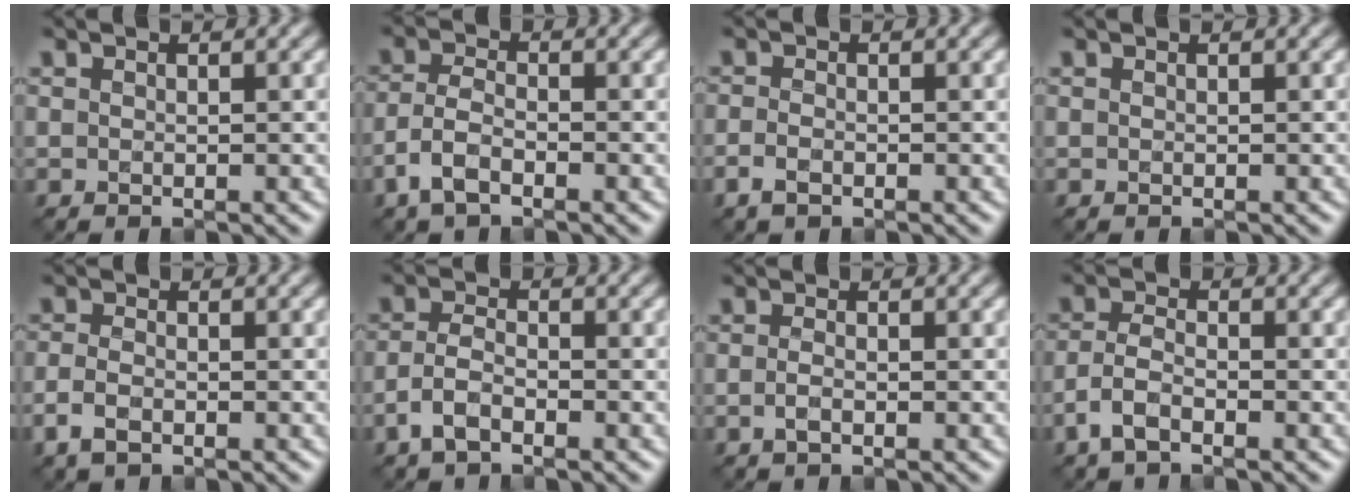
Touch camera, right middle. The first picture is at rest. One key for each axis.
{"total": 3.1, "fx": -1.7, "fy": 1.3, "fz": 2.2, "tx": -0.048, "ty": 0.003, "tz": -0.042}
{"total": 1.5, "fx": -0.8, "fy": 0.8, "fz": 1.0, "tx": -0.022, "ty": -0.003, "tz": -0.019}
{"total": 0.0}
{"total": 2.1, "fx": -1.0, "fy": 1.2, "fz": 1.5, "tx": -0.034, "ty": -0.004, "tz": -0.024}
{"total": 2.7, "fx": -1.5, "fy": 1.2, "fz": 1.9, "tx": -0.042, "ty": 0.004, "tz": -0.039}
{"total": 1.1, "fx": -0.4, "fy": 0.5, "fz": 1.0, "tx": -0.022, "ty": -0.002, "tz": -0.010}
{"total": 2.8, "fx": -1.6, "fy": 1.1, "fz": 1.9, "tx": -0.044, "ty": 0.003, "tz": -0.041}